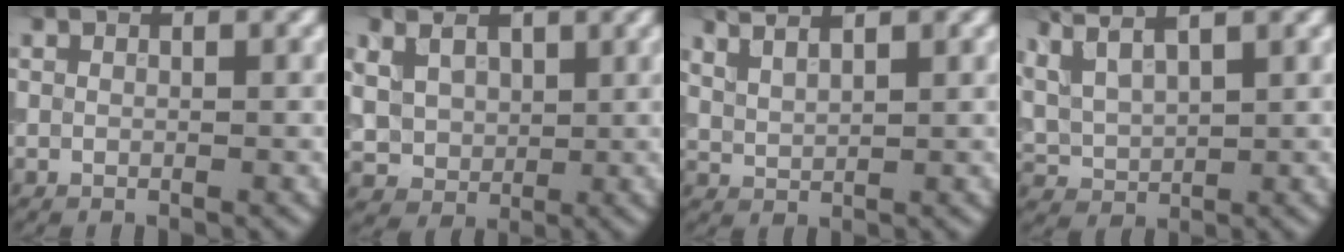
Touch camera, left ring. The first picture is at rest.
{"total": 3.4, "force": [1.3, 2.8, 1.4], "torque": [-0.045, -0.007, 0.024]}
{"total": 3.5, "force": [2.8, 1.1, 1.8], "torque": [-0.019, 0.020, 0.032]}
{"total": 5.7, "force": [4.1, 2.0, 3.4], "torque": [-0.089, 0.021, 0.070]}